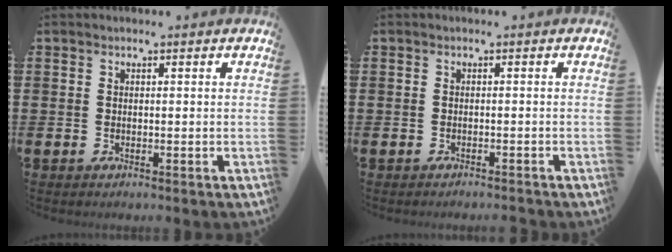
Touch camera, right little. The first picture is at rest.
{"total": 0.6, "force": [-0.6, -0.1, 0.0], "torque": [-0.001, -0.002, -0.013]}